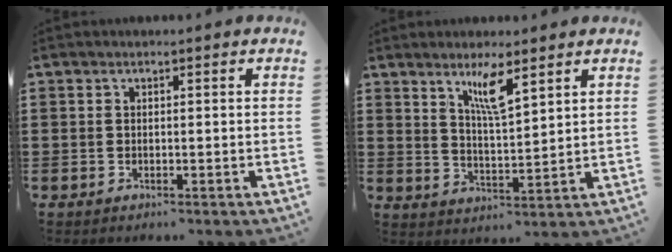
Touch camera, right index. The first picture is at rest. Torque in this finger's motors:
{"motor_torque": [0.58, 0.41, 0.46, 0.13]}